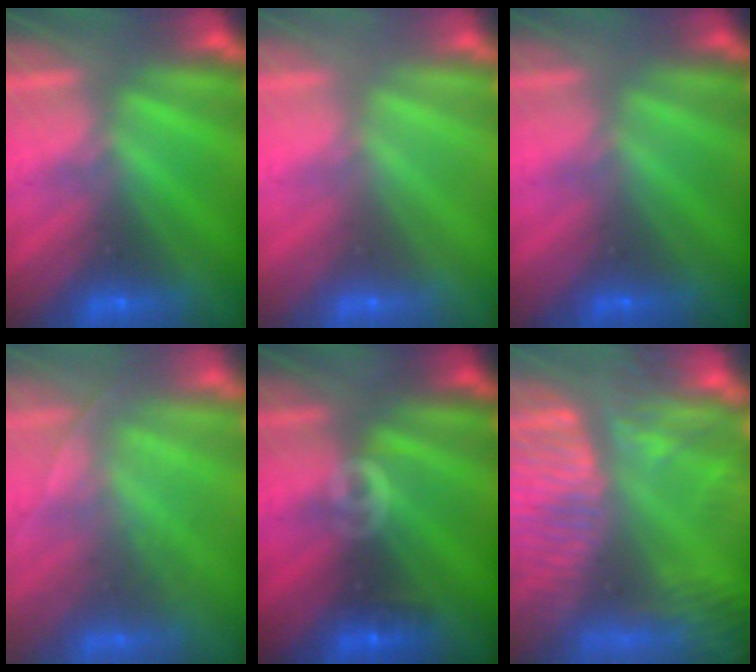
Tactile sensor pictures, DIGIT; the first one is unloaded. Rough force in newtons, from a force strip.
{"total": 3.4}
{"total": 2.0}
{"total": 1.9}
{"total": 3.3}
{"total": 7.4}